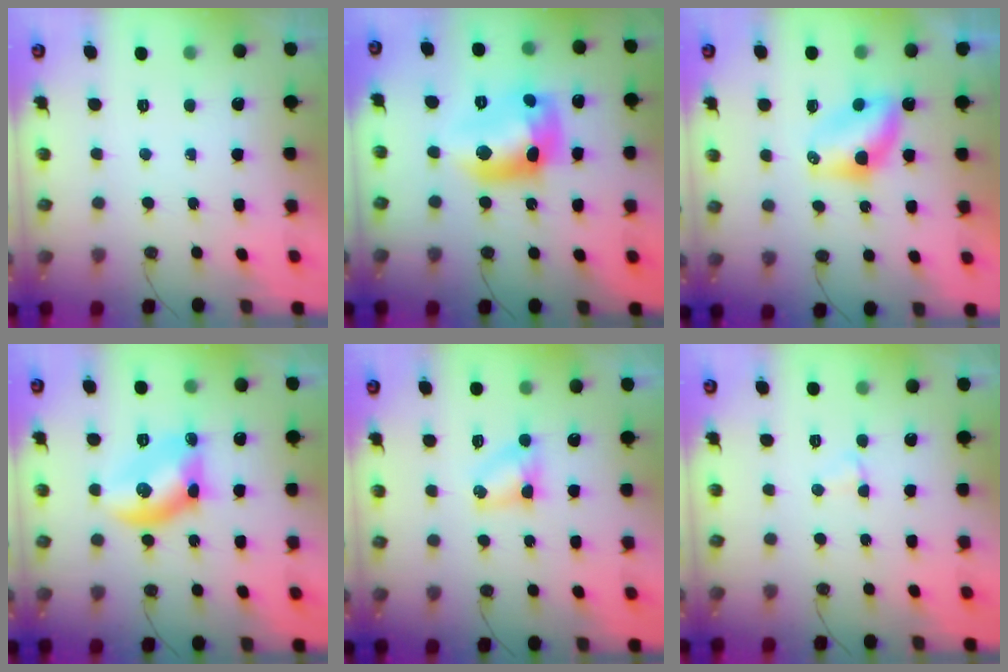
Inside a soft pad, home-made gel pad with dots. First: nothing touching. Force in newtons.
{"total": 13.6, "press": 13.6, "slide": 1.2}
{"total": 6.9, "press": 6.9, "slide": 0.4}
{"total": 11.7, "press": 11.7, "slide": 0.5}
{"total": 4.2, "press": 4.1, "slide": 0.5}
{"total": 2.5, "press": 2.5, "slide": 0.7}